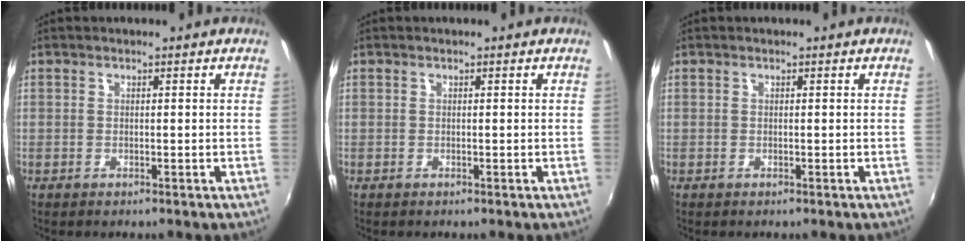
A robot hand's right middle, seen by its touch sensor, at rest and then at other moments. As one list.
[{"total": 0.0}, {"total": 0.0}]